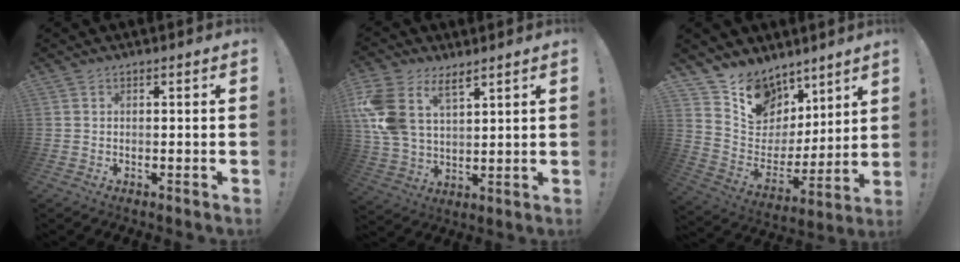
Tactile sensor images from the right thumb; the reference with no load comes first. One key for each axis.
{"total": 14.1, "fx": 7.6, "fy": 8.8, "fz": 8.0, "tx": -0.182, "ty": -0.033, "tz": 0.149}
{"total": 13.2, "fx": 9.8, "fy": 8.5, "fz": 2.5, "tx": -0.049, "ty": -0.085, "tz": 0.189}